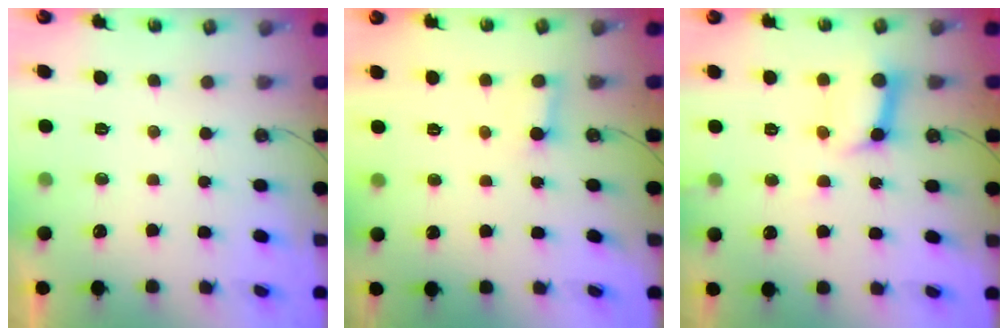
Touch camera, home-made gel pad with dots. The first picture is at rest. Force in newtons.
{"total": 2.7, "press": 2.7, "slide": 0.1}
{"total": 10.1, "press": 10.1, "slide": 1.2}